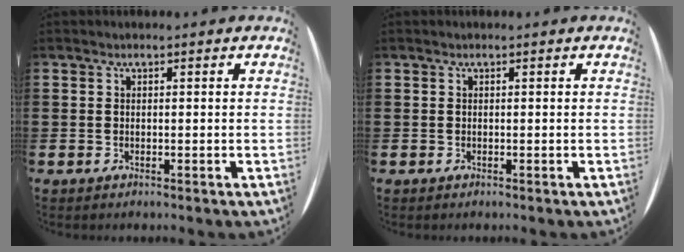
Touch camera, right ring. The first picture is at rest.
{"total": 0.0}